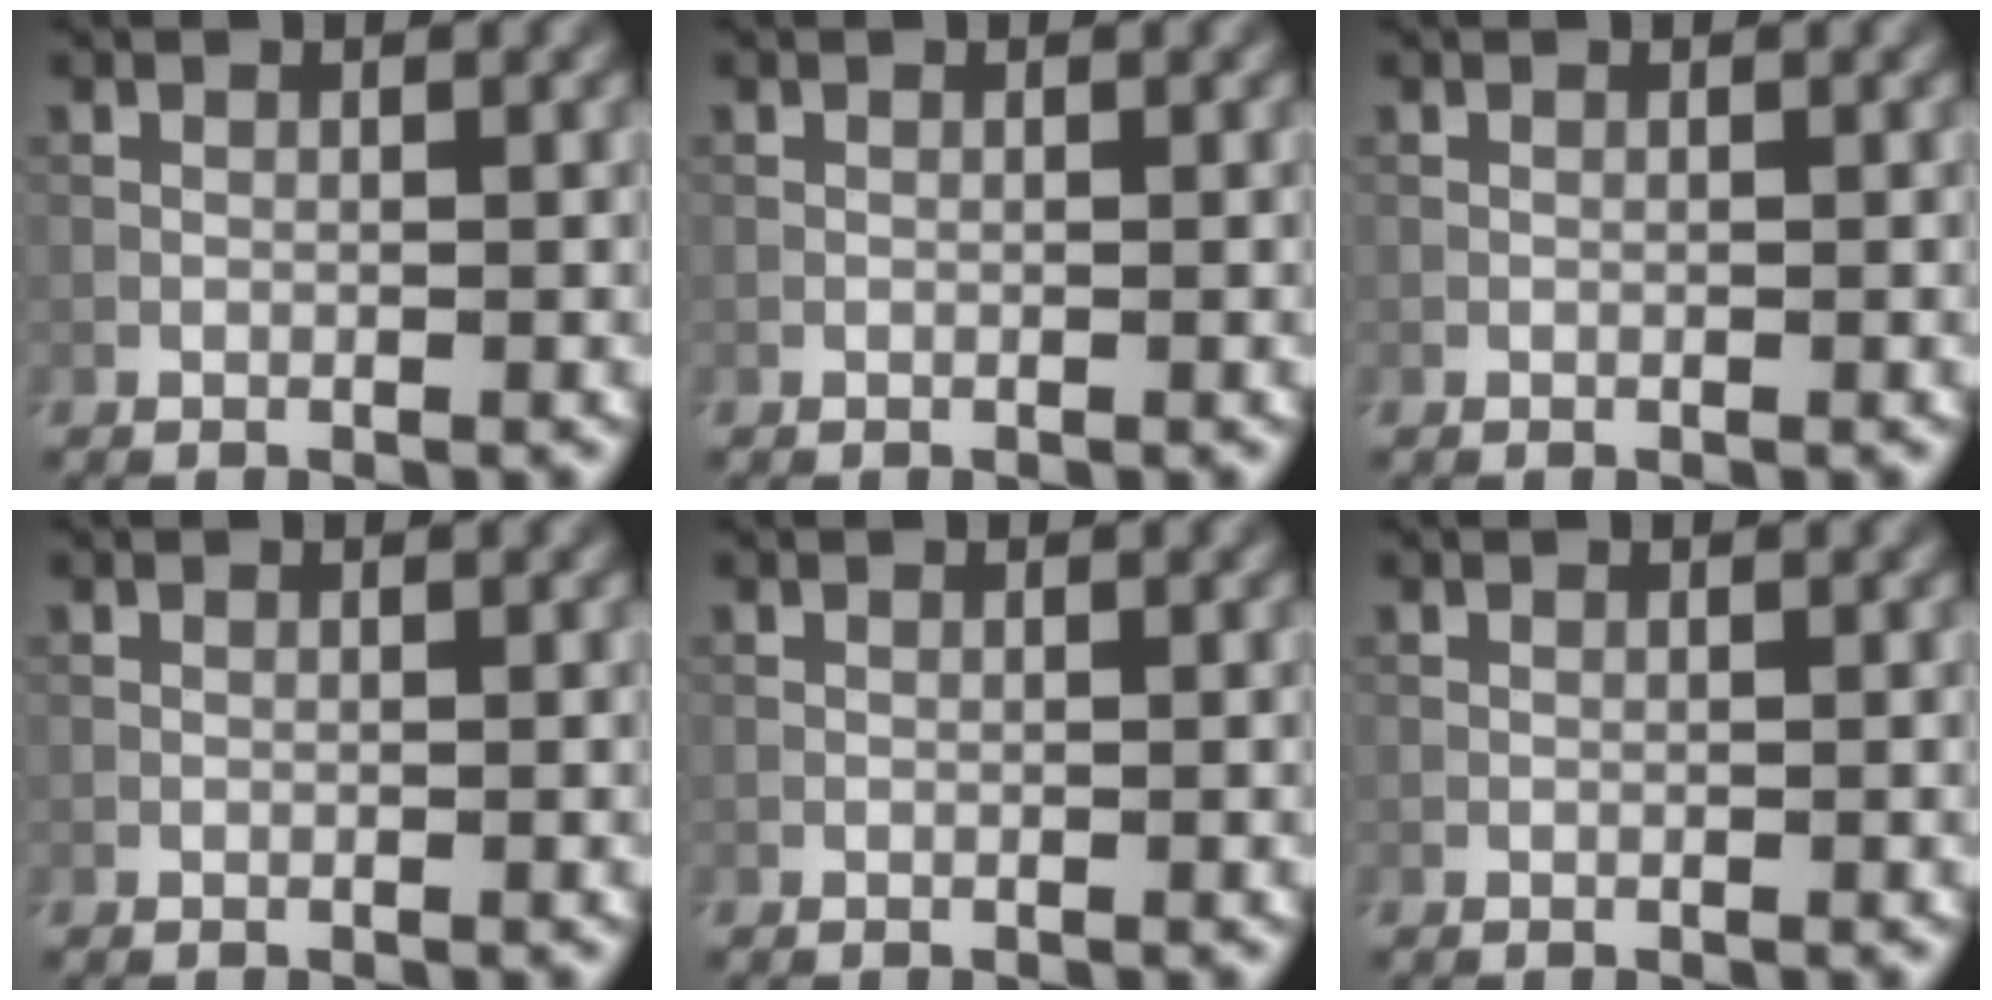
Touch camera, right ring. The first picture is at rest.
{"total": 0.0}
{"total": 0.0}
{"total": 0.0}
{"total": 0.0}
{"total": 0.0}